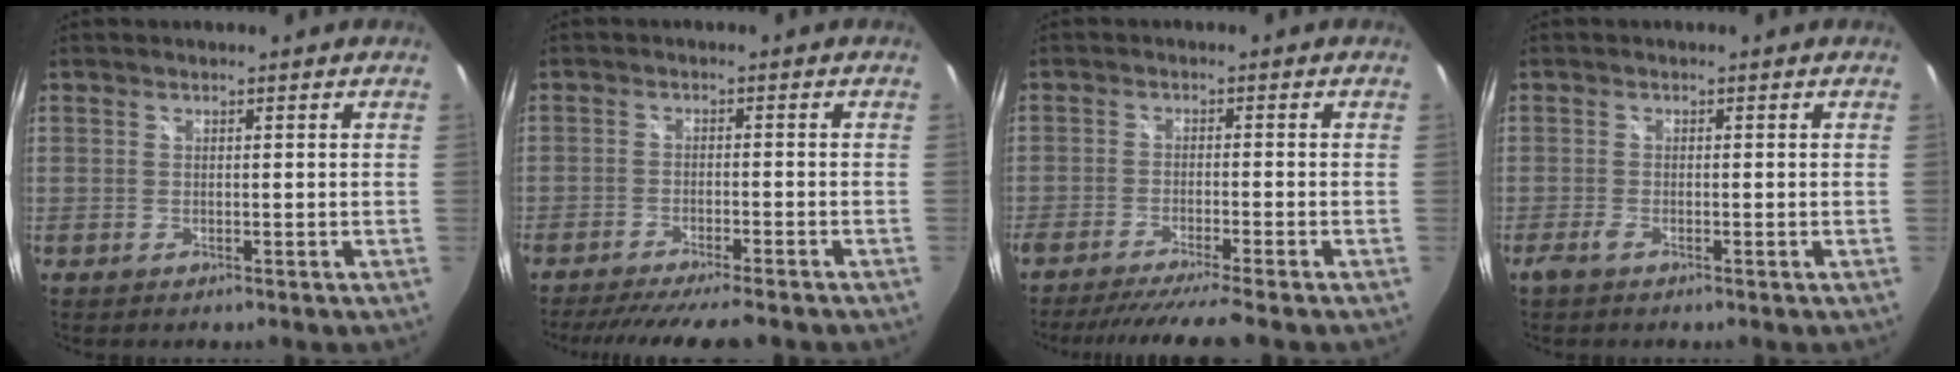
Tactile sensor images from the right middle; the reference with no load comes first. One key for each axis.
{"total": 10.9, "fx": -9.6, "fy": 0.8, "fz": 5.1, "tx": -0.107, "ty": -0.023, "tz": -0.144}
{"total": 9.4, "fx": -8.2, "fy": -1.4, "fz": 4.2, "tx": -0.086, "ty": -0.022, "tz": -0.130}
{"total": 1.6, "fx": -1.2, "fy": 0.3, "fz": 1.1, "tx": -0.025, "ty": -0.004, "tz": -0.024}